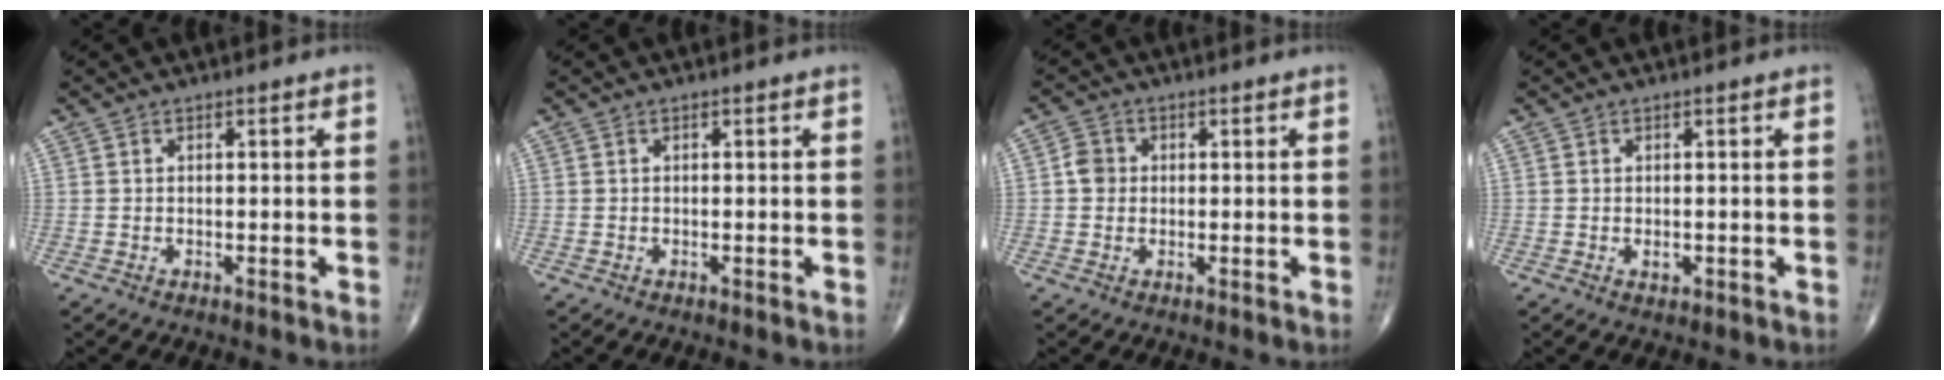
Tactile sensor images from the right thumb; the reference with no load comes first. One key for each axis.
{"total": 0.0}
{"total": 3.2, "fx": 0.1, "fy": 2.9, "fz": 1.3, "tx": -0.012, "ty": 0.005, "tz": -0.004}
{"total": 1.2, "fx": -0.2, "fy": 0.8, "fz": 0.9, "tx": -0.009, "ty": 0.000, "tz": -0.001}